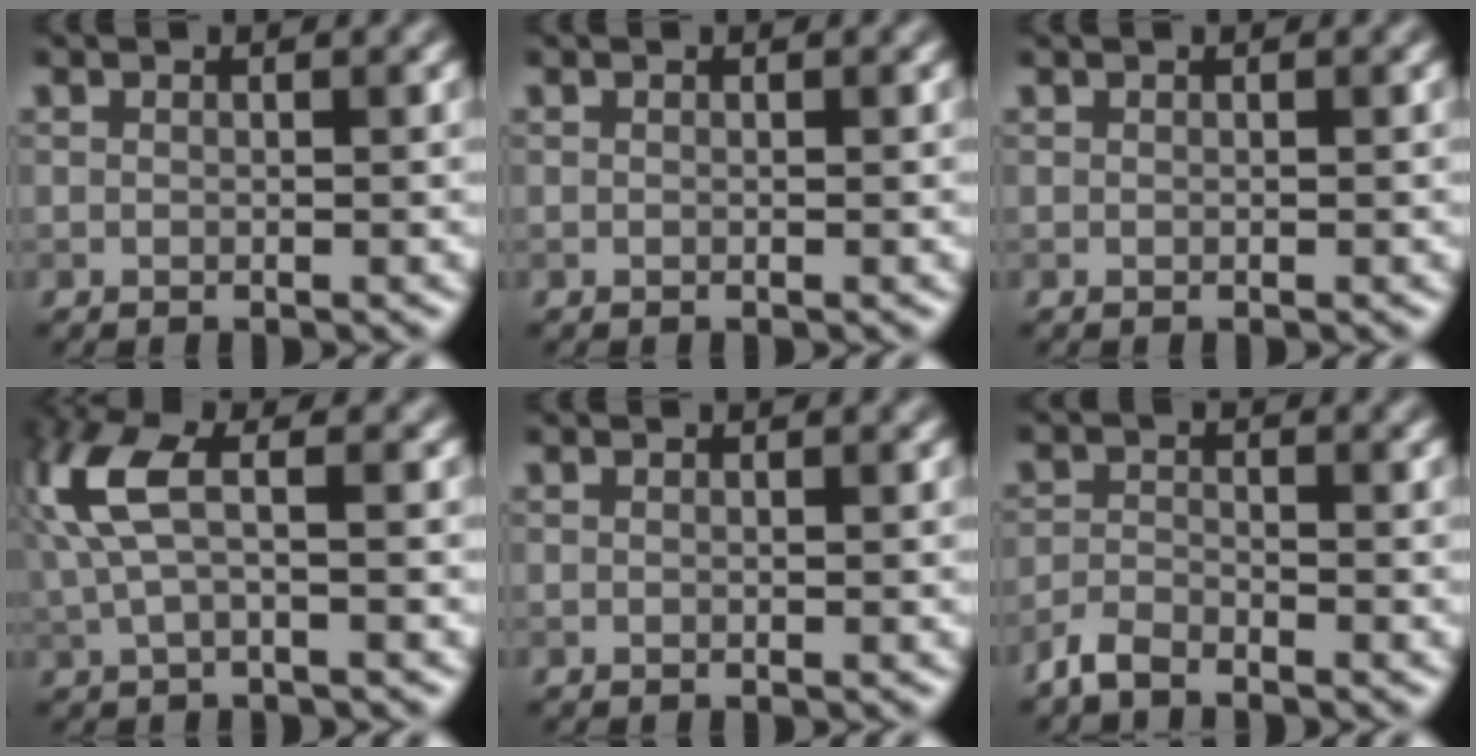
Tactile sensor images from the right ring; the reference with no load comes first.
{"total": 0.0}
{"total": 0.0}
{"total": 5.3, "force": [1.2, 2.0, 4.7], "torque": [-0.121, 0.013, 0.018]}
{"total": 0.0}
{"total": 2.1, "force": [-1.9, 0.4, 0.6], "torque": [-0.015, 0.001, -0.047]}